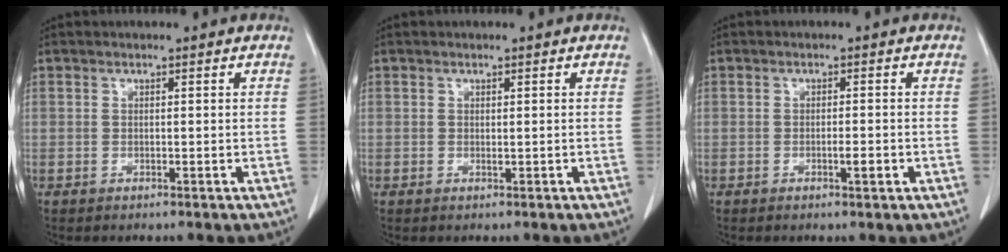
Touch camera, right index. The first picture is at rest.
{"total": 0.0}
{"total": 2.0, "force": [-0.8, 0.3, 1.8], "torque": [-0.029, 0.000, -0.011]}